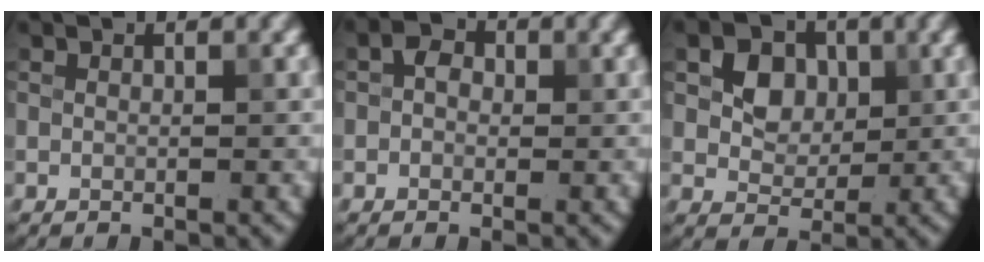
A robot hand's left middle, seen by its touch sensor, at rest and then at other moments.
{"total": 1.2, "force": [-0.3, 1.0, 0.6], "torque": [-0.006, 0.005, -0.002]}
{"total": 3.4, "force": [0.6, 2.8, 1.9], "torque": [-0.036, 0.002, 0.008]}